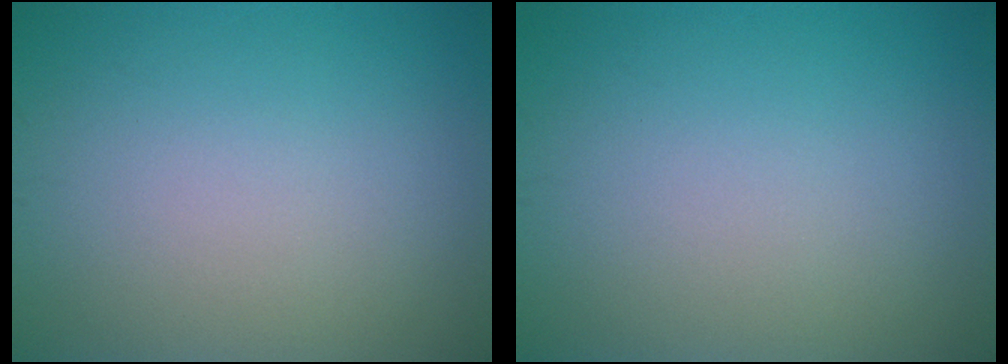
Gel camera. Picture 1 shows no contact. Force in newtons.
{"total": 0.0}